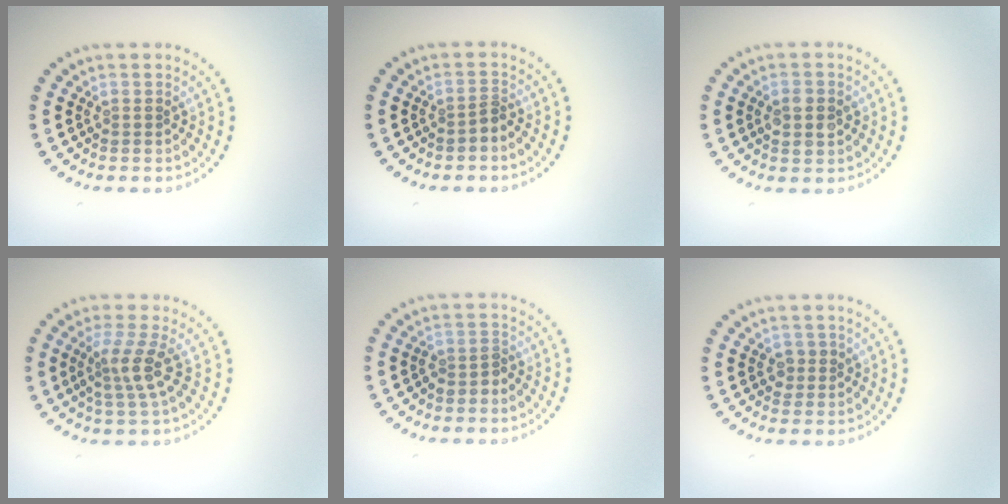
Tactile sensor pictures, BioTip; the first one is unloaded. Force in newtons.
{"total": 0.9, "press": 0.5, "slide": 0.8}
{"total": 2.8, "press": 2.8, "slide": 0.1}
{"total": 2.8, "press": 2.1, "slide": 1.8}
{"total": 1.4, "press": 1.2, "slide": 0.8}
{"total": 1.3, "press": 1.2, "slide": 0.6}